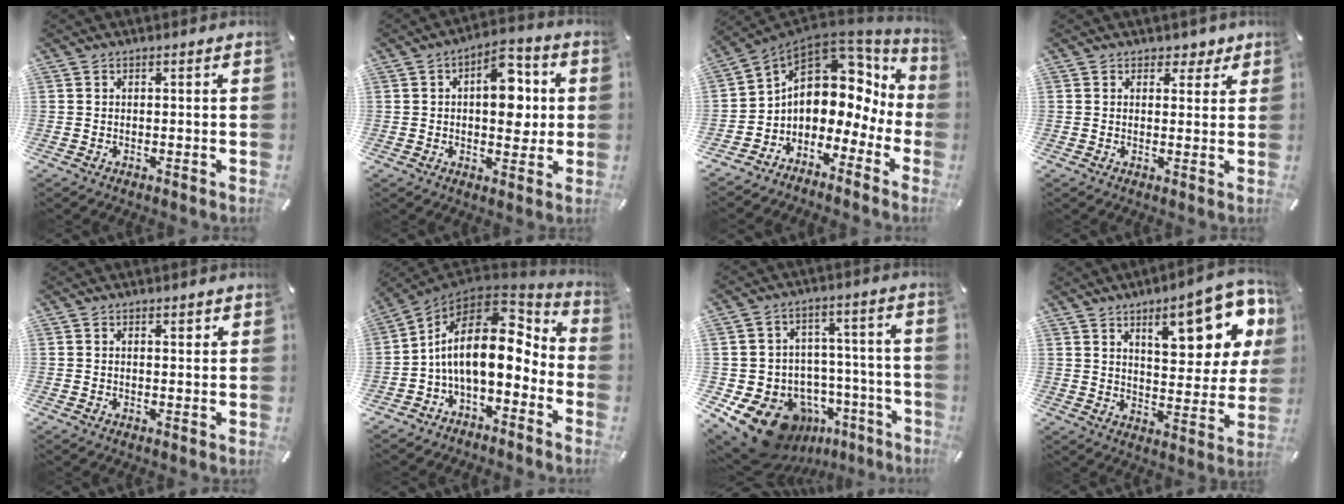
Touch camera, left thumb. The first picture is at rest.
{"total": 11.8, "force": [1.4, 7.0, 9.4], "torque": [-0.110, -0.006, 0.020]}
{"total": 10.9, "force": [3.1, 8.6, 6.0], "torque": [-0.101, -0.045, 0.050]}
{"total": 3.3, "force": [1.9, 2.5, 0.7], "torque": [0.010, -0.007, 0.027]}
{"total": 1.3, "force": [0.9, 0.6, 0.7], "torque": [-0.006, -0.002, 0.013]}
{"total": 17.9, "force": [0.7, 9.9, 14.9], "torque": [-0.267, -0.014, 0.011]}
{"total": 17.0, "force": [-10.1, 11.4, 7.6], "torque": [-0.125, 0.055, -0.148]}
{"total": 18.0, "force": [9.5, 7.2, 13.4], "torque": [-0.167, -0.055, 0.149]}